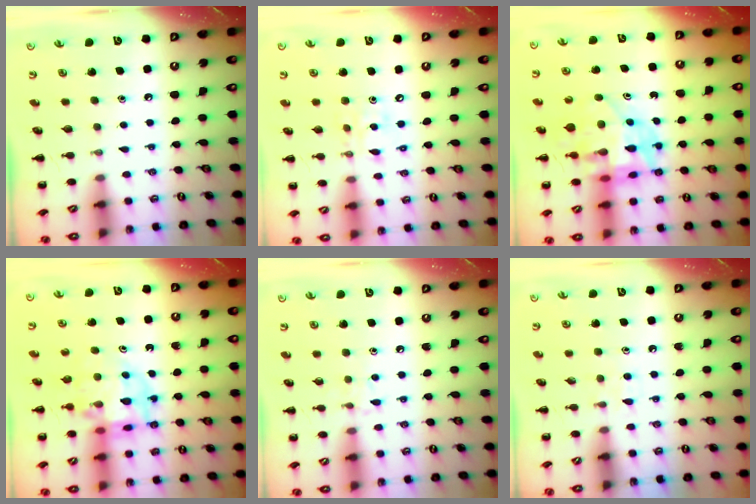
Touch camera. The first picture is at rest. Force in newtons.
{"total": 7.4, "press": 7.3, "slide": 1.4}
{"total": 10.9, "press": 10.4, "slide": 3.3}
{"total": 11.8, "press": 11.3, "slide": 3.5}
{"total": 5.7, "press": 5.5, "slide": 1.4}
{"total": 4.8, "press": 4.5, "slide": 1.7}